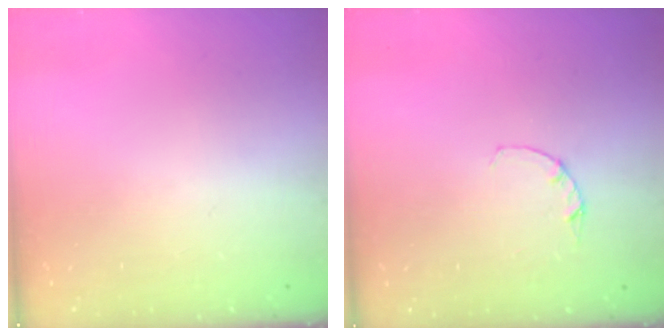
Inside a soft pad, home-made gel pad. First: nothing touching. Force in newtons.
{"total": 1.2, "press": 1.1, "slide": 0.3}